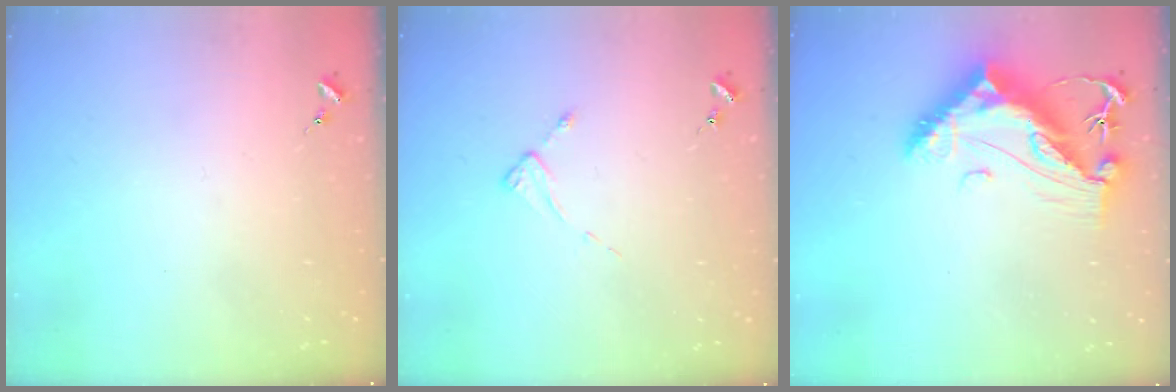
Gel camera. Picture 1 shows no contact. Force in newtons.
{"total": 2.3, "press": 2.3, "slide": 0.3}
{"total": 13.5, "press": 13.4, "slide": 1.3}